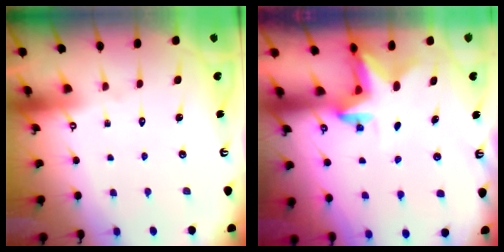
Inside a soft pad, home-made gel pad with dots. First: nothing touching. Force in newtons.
{"total": 2.7, "press": 2.6, "slide": 0.5}